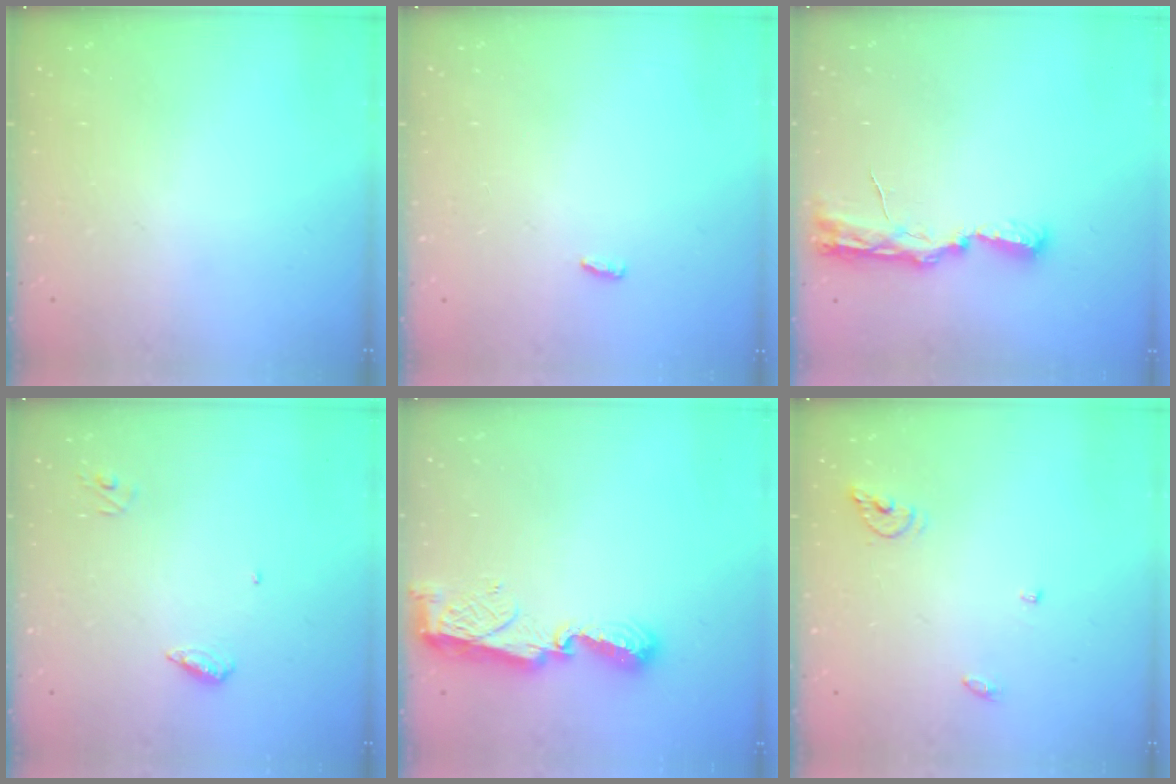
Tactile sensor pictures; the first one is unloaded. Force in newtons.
{"total": 2.9, "press": 2.6, "slide": 1.3}
{"total": 8.1, "press": 8.1, "slide": 0.8}
{"total": 5.3, "press": 5.3, "slide": 0.6}
{"total": 7.3, "press": 7.3, "slide": 0.7}
{"total": 6.2, "press": 6.2, "slide": 0.4}